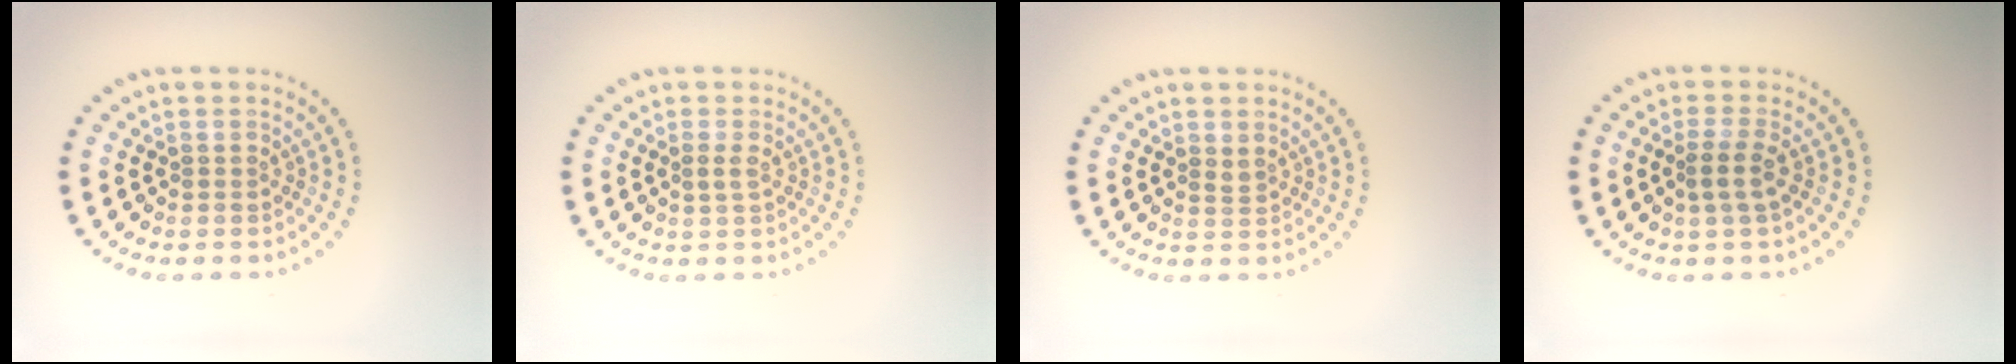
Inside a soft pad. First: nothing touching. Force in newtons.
{"total": 0.9, "press": 0.9, "slide": 0.2}
{"total": 0.6, "press": 0.5, "slide": 0.4}
{"total": 1.8, "press": 1.5, "slide": 1.1}